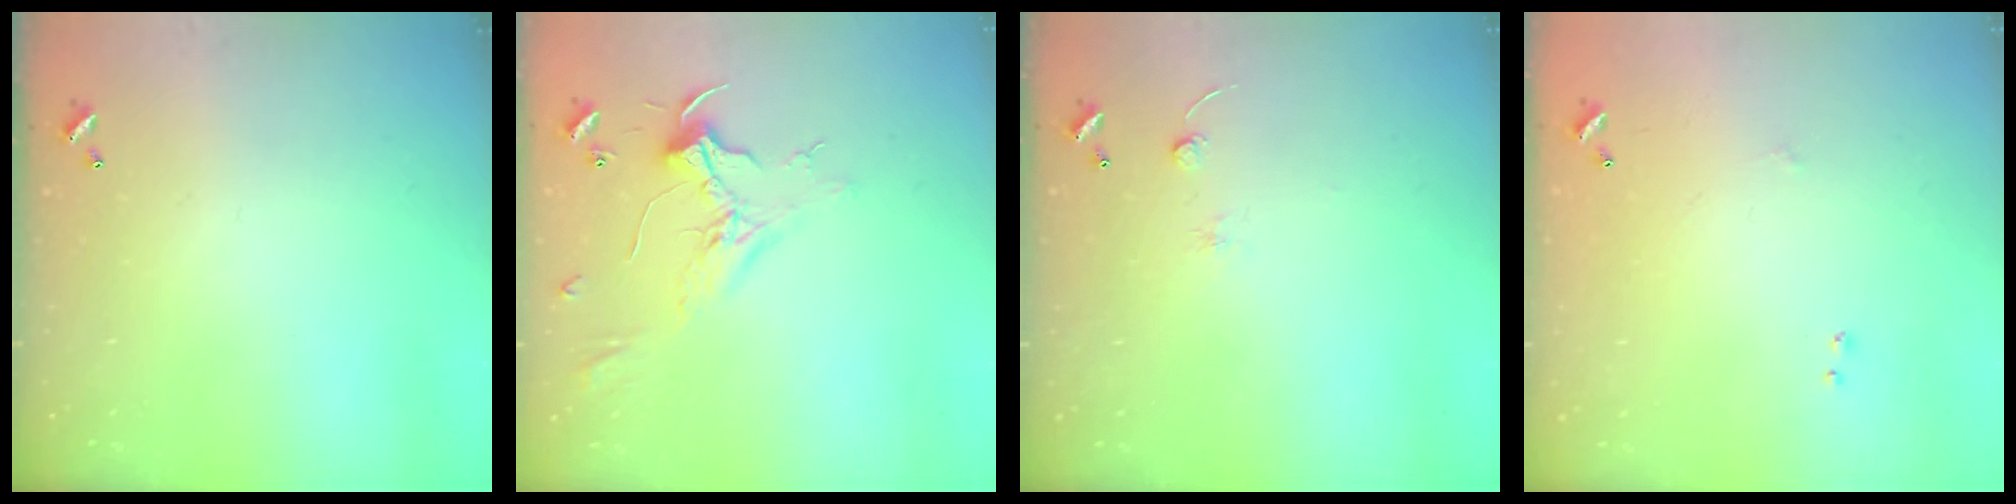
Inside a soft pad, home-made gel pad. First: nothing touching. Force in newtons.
{"total": 2.4, "press": 2.3, "slide": 0.7}
{"total": 2.5, "press": 2.4, "slide": 0.8}
{"total": 6.7, "press": 6.6, "slide": 0.6}